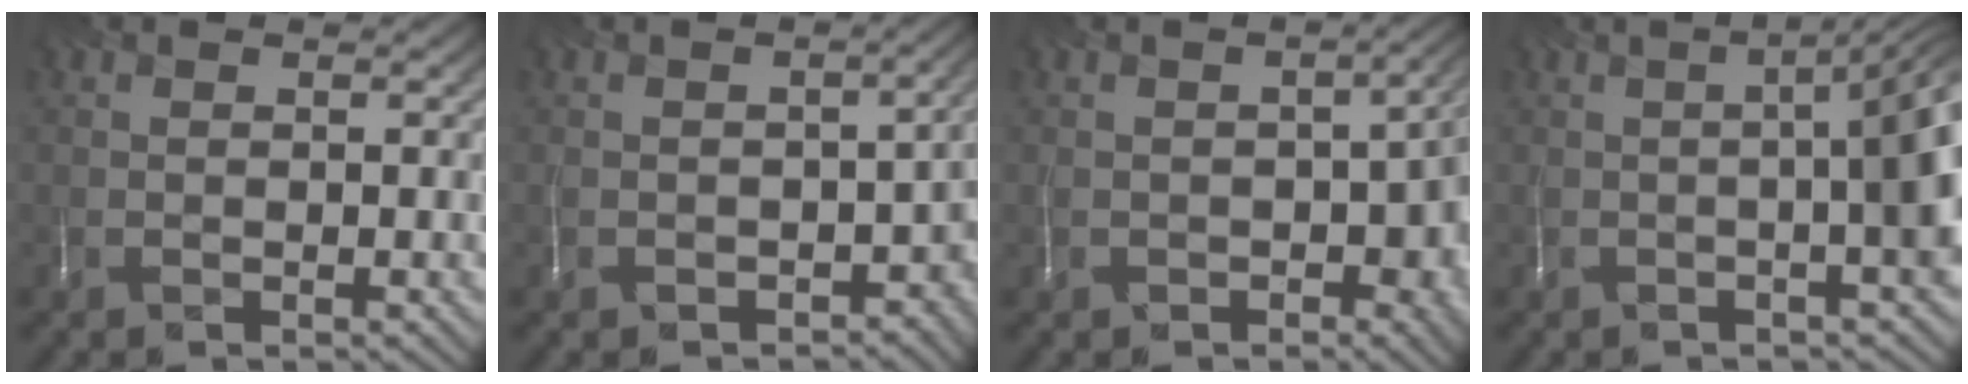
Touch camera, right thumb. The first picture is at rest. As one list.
[{"total": 7.6, "force": [-3.5, 4.6, 5.0], "torque": [-0.074, -0.038, -0.050]}, {"total": 8.4, "force": [-2.5, 5.4, 5.9], "torque": [-0.079, -0.033, -0.032]}, {"total": 9.0, "force": [-1.1, 2.8, 8.5], "torque": [-0.084, 0.004, -0.026]}]